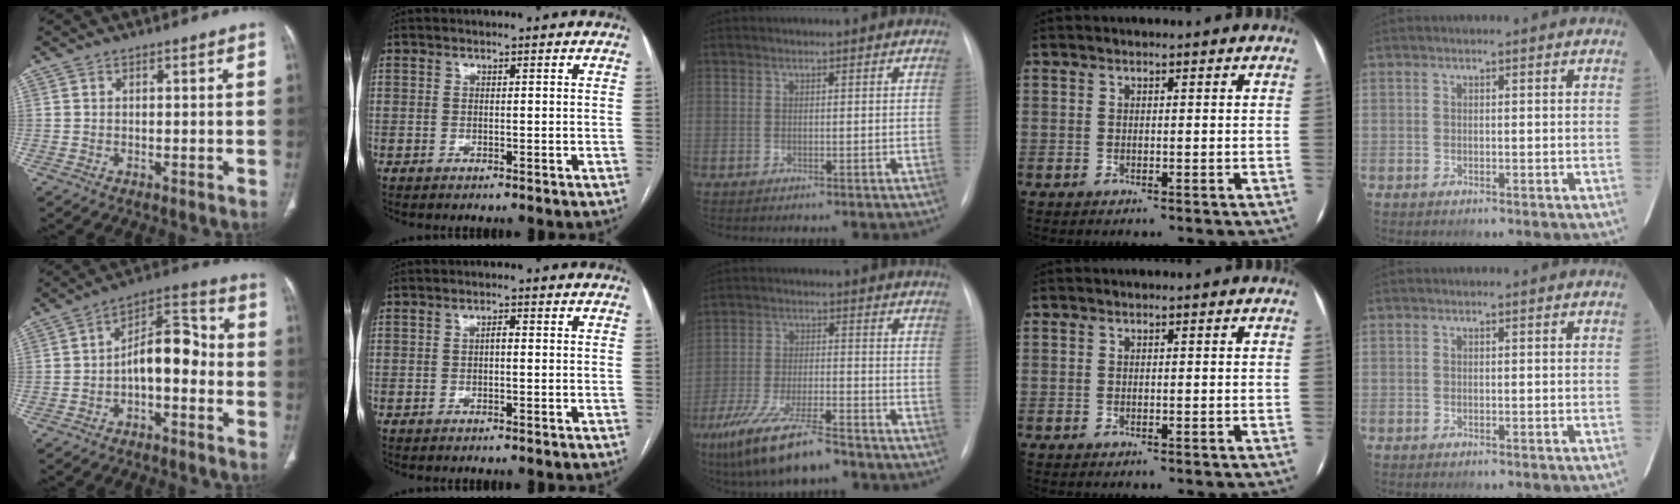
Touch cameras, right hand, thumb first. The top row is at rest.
{"thumb": {"total": 10.8, "force": [-2.0, 5.6, 9.0], "torque": [-0.119, 0.050, -0.043]}, "index": {"total": 1.1, "force": [-0.1, 0.4, 1.0], "torque": [-0.017, 0.004, -0.002]}, "middle": {"total": 12.0, "force": [-8.7, 2.4, 8.0], "torque": [-0.158, -0.025, -0.152]}}